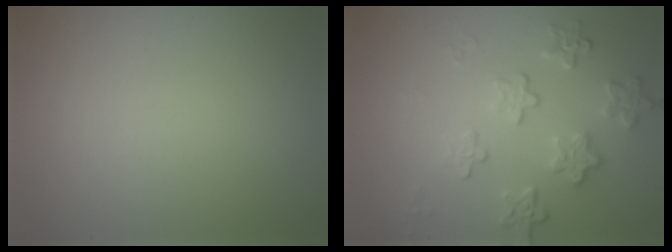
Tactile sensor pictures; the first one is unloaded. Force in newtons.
{"total": 4.4, "press": 3.1, "slide": 3.1}